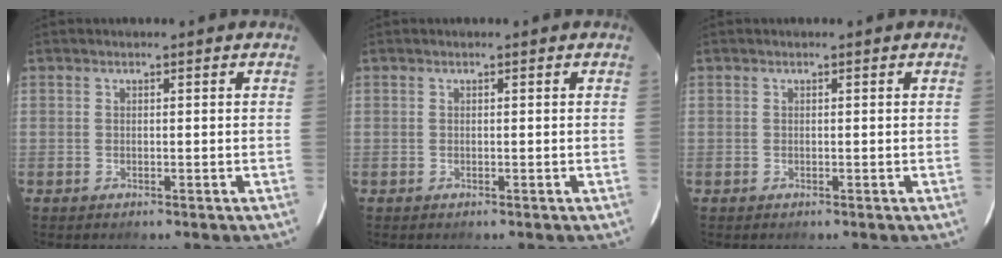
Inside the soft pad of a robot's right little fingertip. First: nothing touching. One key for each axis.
{"total": 0.0}
{"total": 0.0}